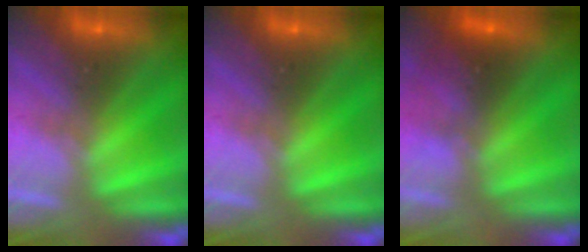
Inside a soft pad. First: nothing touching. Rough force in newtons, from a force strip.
{"total": 0.0}
{"total": 2.8}